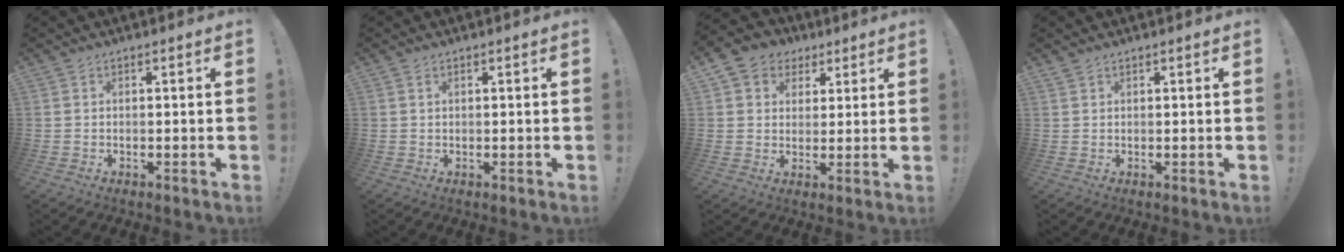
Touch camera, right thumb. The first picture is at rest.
{"total": 0.7, "force": [0.5, 0.2, 0.5], "torque": [-0.004, -0.002, 0.007]}
{"total": 7.2, "force": [2.7, 6.5, 1.6], "torque": [-0.019, -0.009, 0.057]}
{"total": 0.9, "force": [0.8, 0.4, 0.1], "torque": [0.002, -0.003, 0.016]}